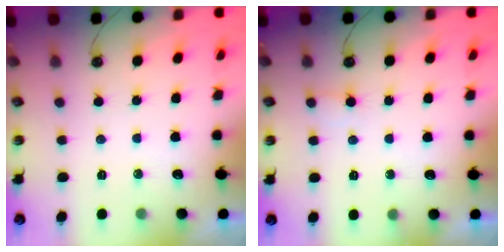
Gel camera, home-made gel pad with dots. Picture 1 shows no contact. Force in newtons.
{"total": 5.2, "press": 5.2, "slide": 0.4}